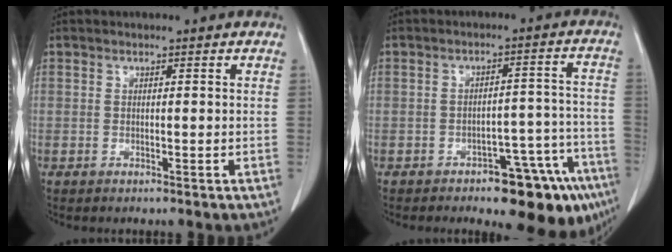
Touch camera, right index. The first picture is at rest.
{"total": 12.7, "force": [-8.6, 4.6, 8.2], "torque": [-0.058, 0.044, -0.113]}